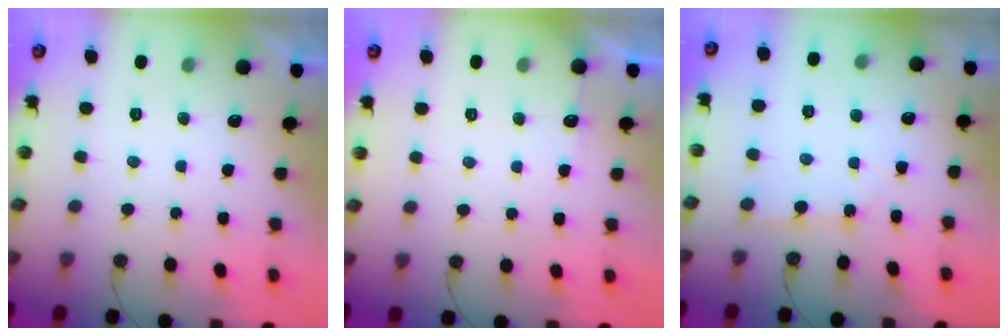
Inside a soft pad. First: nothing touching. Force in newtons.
{"total": 4.5, "press": 4.5, "slide": 0.5}
{"total": 2.1, "press": 2.1, "slide": 0.2}